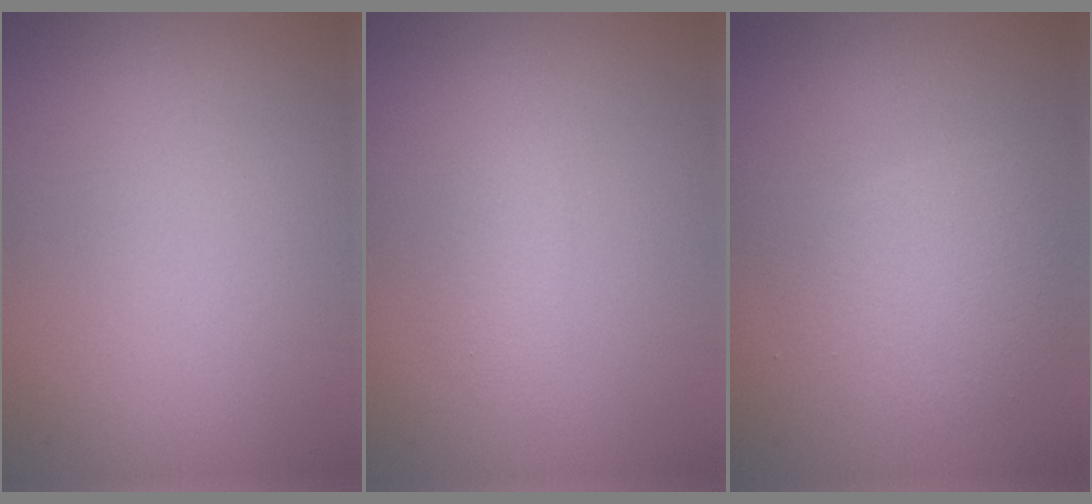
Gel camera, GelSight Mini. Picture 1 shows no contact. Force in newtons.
{"total": 1.3, "press": 1.3, "slide": 0.1}
{"total": 3.0, "press": 3.0, "slide": 0.1}